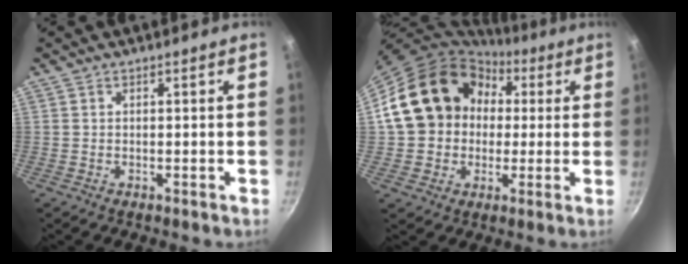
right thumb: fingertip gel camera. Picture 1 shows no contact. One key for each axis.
{"total": 18.5, "fx": 2.7, "fy": 15.8, "fz": 9.1, "tx": -0.130, "ty": 0.044, "tz": 0.045}